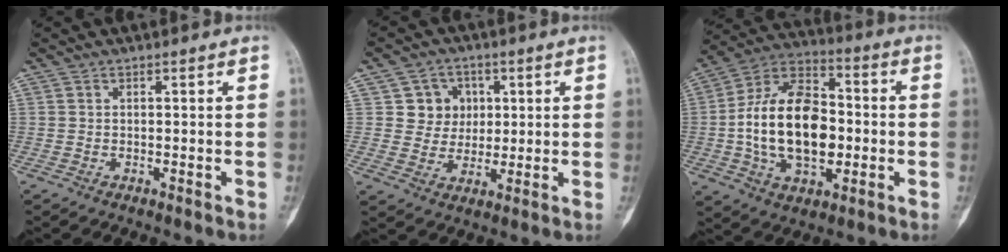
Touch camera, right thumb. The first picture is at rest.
{"total": 7.1, "force": [1.9, 6.7, 1.6], "torque": [0.017, 0.002, 0.030]}
{"total": 20.7, "force": [-1.5, 12.4, 16.5], "torque": [-0.270, 0.025, -0.025]}